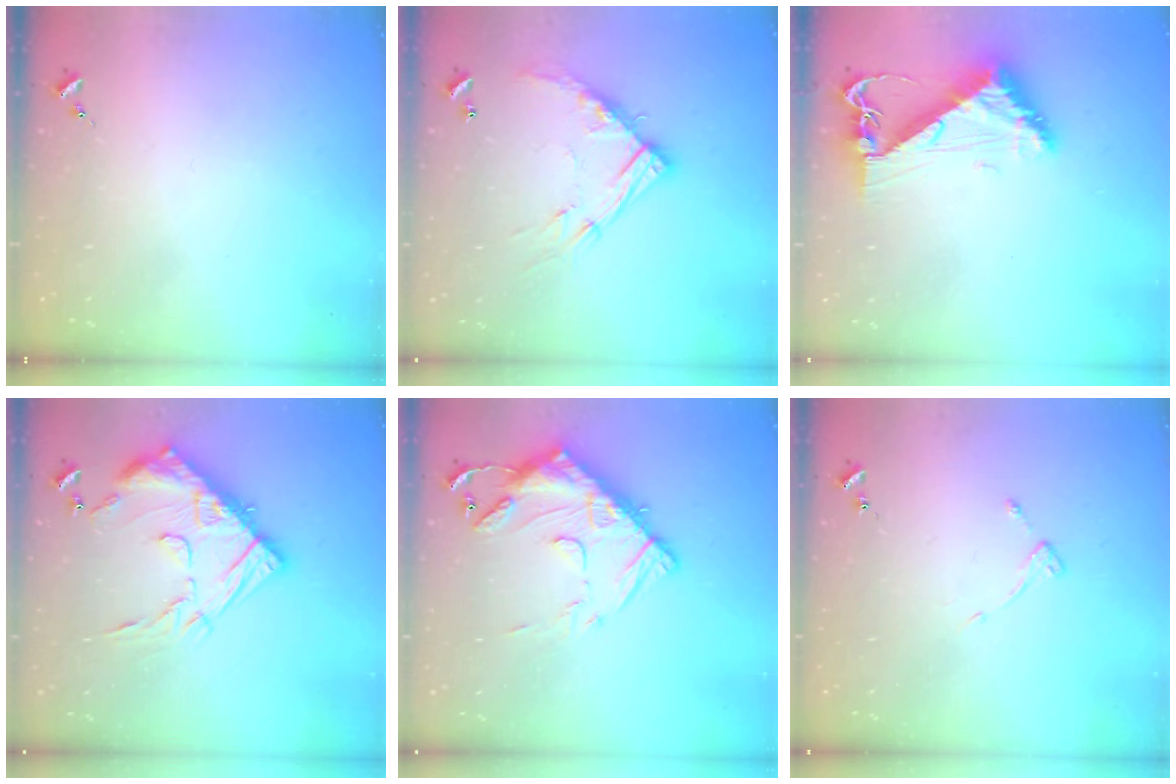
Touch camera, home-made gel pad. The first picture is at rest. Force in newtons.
{"total": 13.8, "press": 13.8, "slide": 1.0}
{"total": 8.3, "press": 8.2, "slide": 1.0}
{"total": 20.3, "press": 20.3, "slide": 1.1}
{"total": 16.8, "press": 16.7, "slide": 1.2}
{"total": 4.1, "press": 4.1, "slide": 0.5}